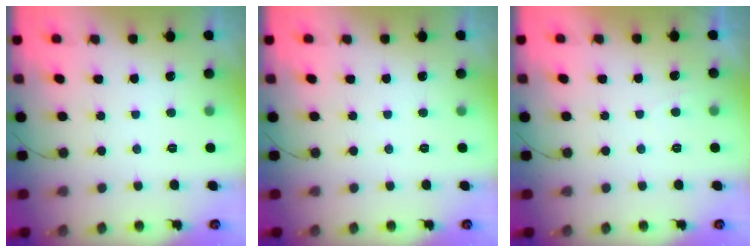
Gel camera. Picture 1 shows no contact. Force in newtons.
{"total": 0.0}
{"total": 0.5, "press": 0.1, "slide": 0.5}